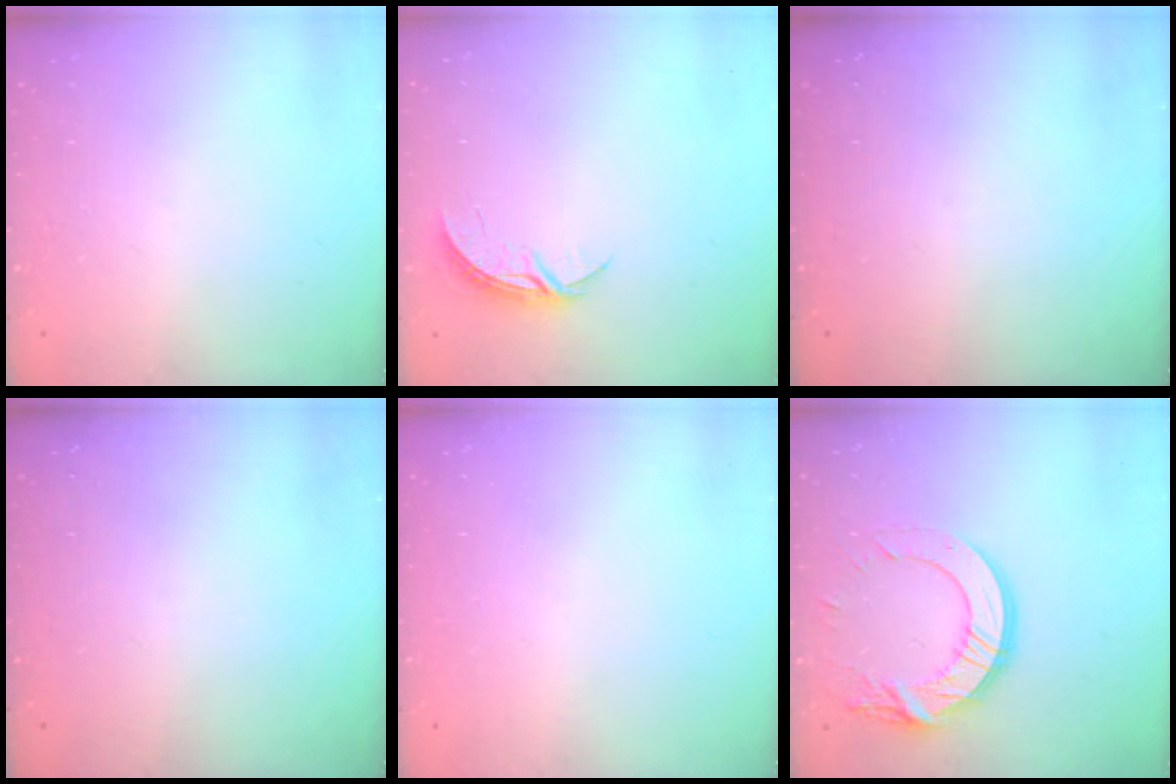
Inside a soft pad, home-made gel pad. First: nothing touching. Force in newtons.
{"total": 4.3, "press": 4.3, "slide": 0.3}
{"total": 0.0}
{"total": 0.0}
{"total": 0.0}
{"total": 15.2, "press": 15.1, "slide": 1.5}